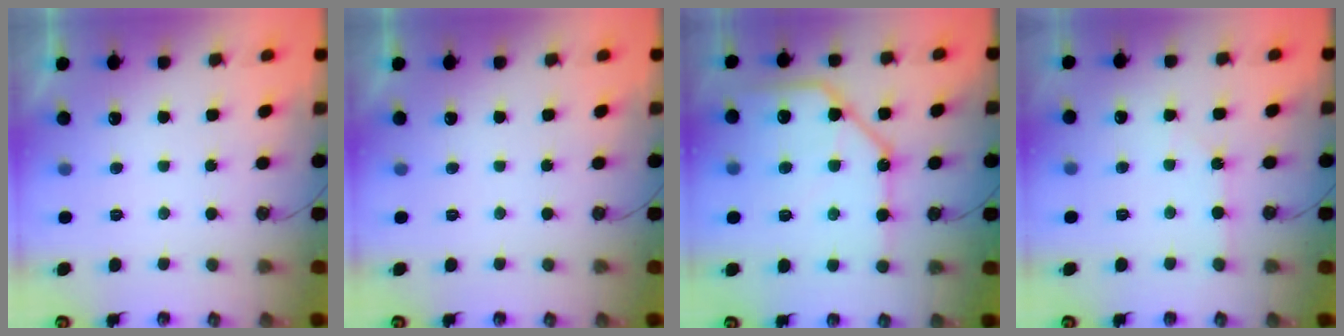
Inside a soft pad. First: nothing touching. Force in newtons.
{"total": 0.0}
{"total": 16.0, "press": 15.9, "slide": 1.8}
{"total": 1.7, "press": 1.7, "slide": 0.3}